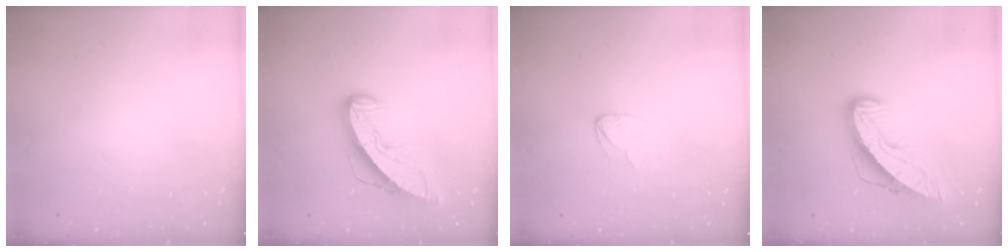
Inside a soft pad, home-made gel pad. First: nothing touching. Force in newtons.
{"total": 9.1, "press": 9.0, "slide": 0.9}
{"total": 2.3, "press": 2.3, "slide": 0.1}
{"total": 9.1, "press": 9.1, "slide": 0.5}